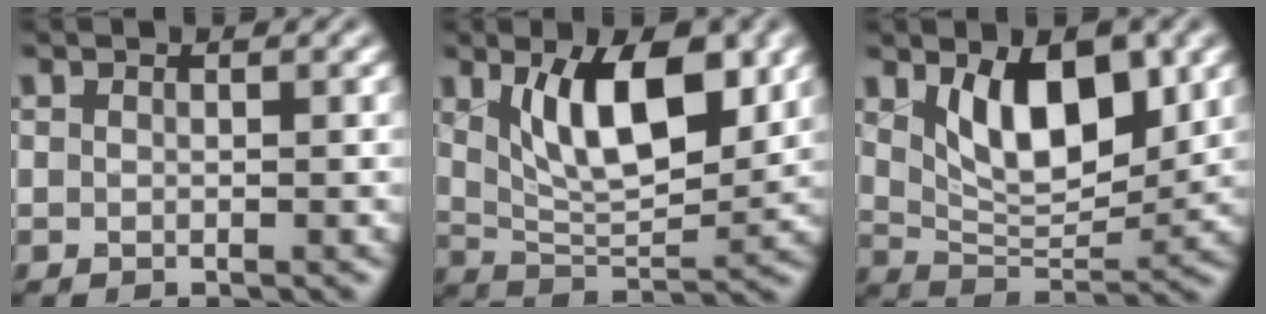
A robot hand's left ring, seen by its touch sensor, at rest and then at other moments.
{"total": 8.3, "force": [2.8, 3.5, 7.1], "torque": [-0.118, -0.007, 0.052]}
{"total": 7.4, "force": [2.6, 3.5, 6.0], "torque": [-0.101, -0.009, 0.050]}